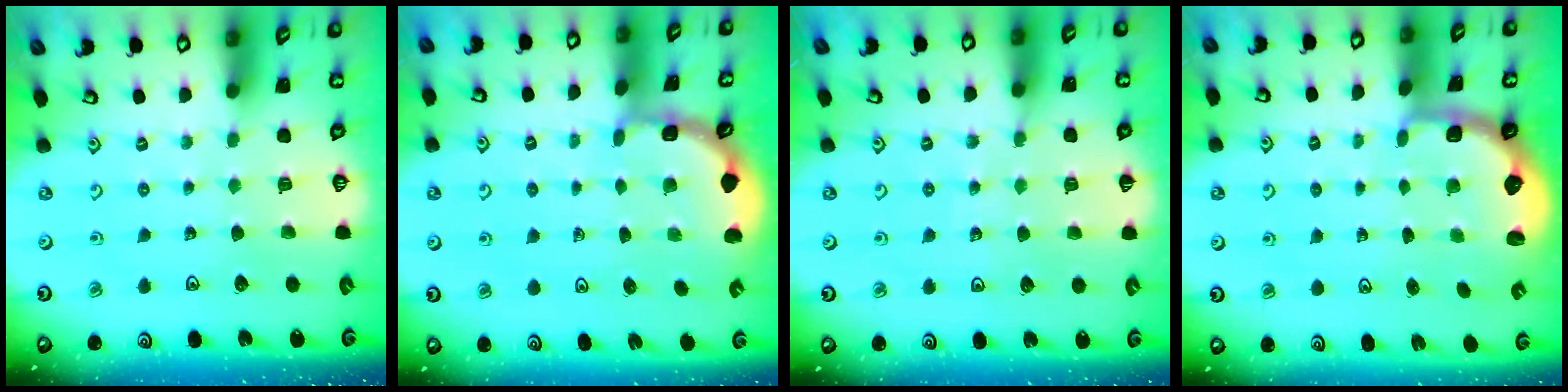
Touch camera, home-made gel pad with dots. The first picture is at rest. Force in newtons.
{"total": 2.1, "press": 2.1, "slide": 0.2}
{"total": 4.0, "press": 3.9, "slide": 0.9}
{"total": 2.3, "press": 1.7, "slide": 1.5}